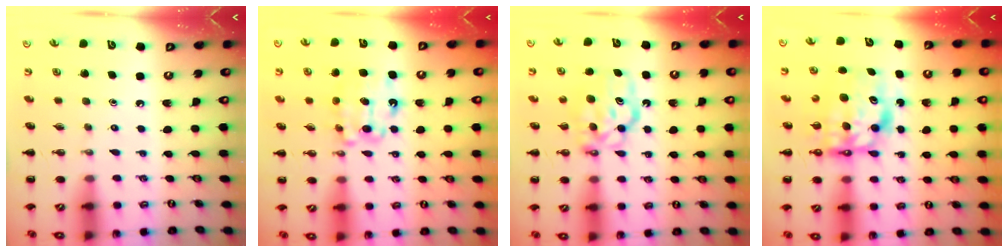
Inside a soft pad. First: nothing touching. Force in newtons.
{"total": 9.7, "press": 9.7, "slide": 0.7}
{"total": 8.3, "press": 8.1, "slide": 1.5}
{"total": 9.6, "press": 9.3, "slide": 2.6}